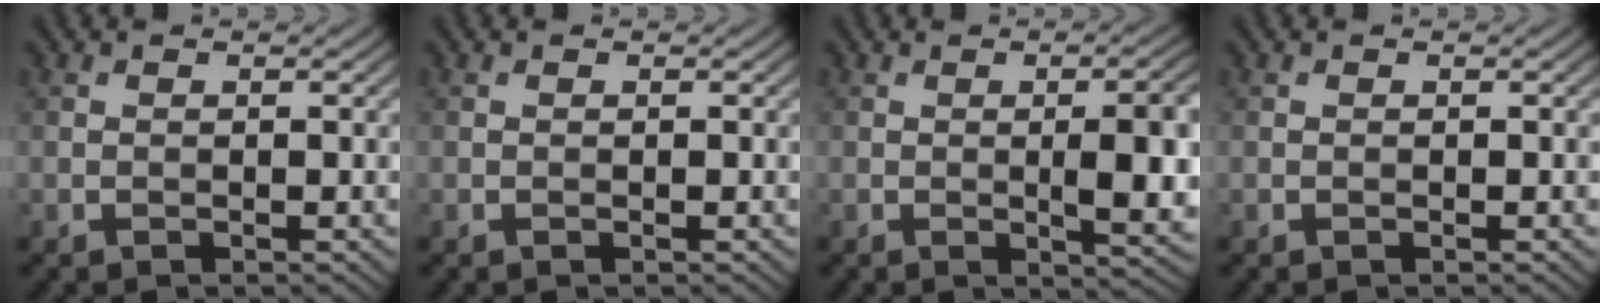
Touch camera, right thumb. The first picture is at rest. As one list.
[{"total": 0.0}, {"total": 7.7, "force": [-0.2, 2.2, 7.4], "torque": [-0.107, -0.002, 0.000]}, {"total": 0.0}]